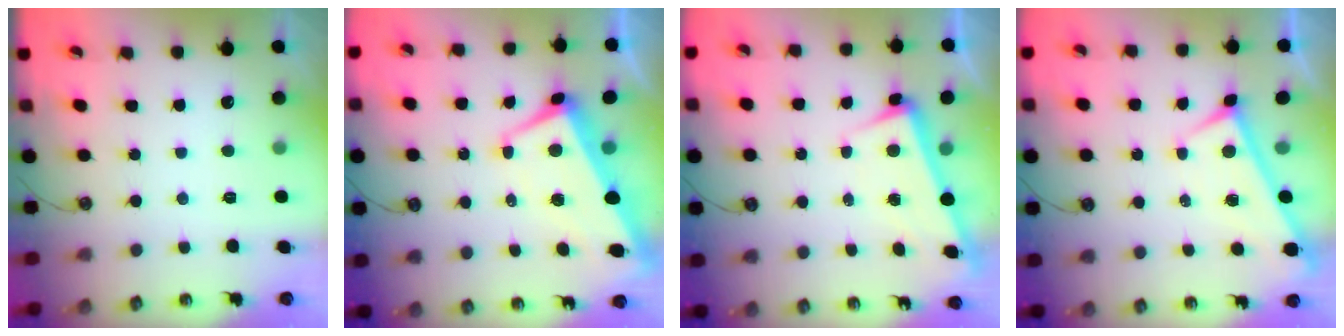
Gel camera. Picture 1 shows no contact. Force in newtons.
{"total": 1.8, "press": 1.1, "slide": 1.3}
{"total": 3.5, "press": 3.3, "slide": 1.2}
{"total": 0.0}